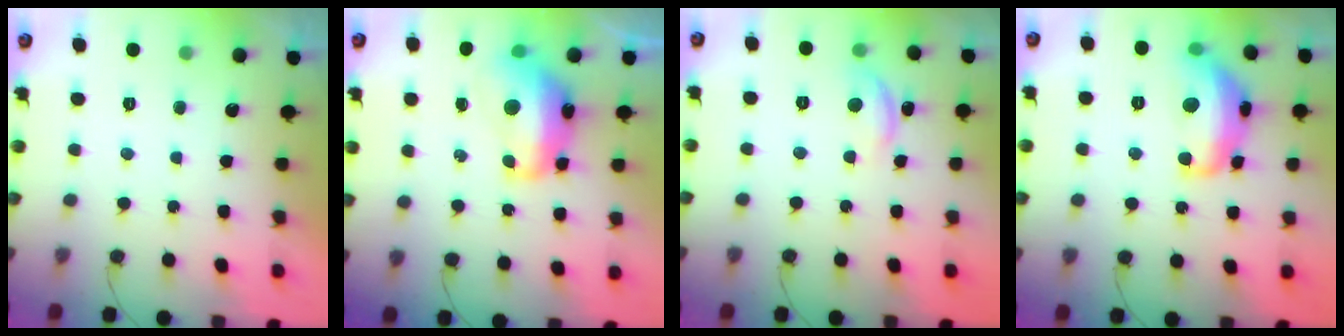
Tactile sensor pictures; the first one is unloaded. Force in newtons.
{"total": 13.4, "press": 13.3, "slide": 1.4}
{"total": 9.2, "press": 9.2, "slide": 0.7}
{"total": 15.4, "press": 15.4, "slide": 1.3}